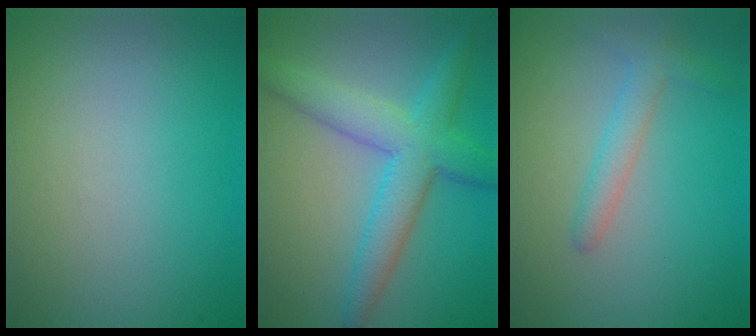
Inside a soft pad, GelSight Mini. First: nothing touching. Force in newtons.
{"total": 5.4, "press": 5.4, "slide": 0.1}
{"total": 2.1, "press": 2.1, "slide": 0.1}